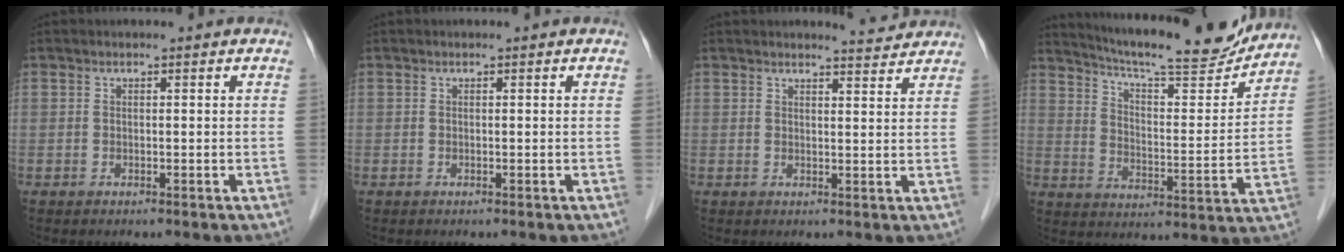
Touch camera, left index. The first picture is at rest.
{"total": 0.0}
{"total": 3.2, "force": [3.2, 0.1, 0.2], "torque": [-0.012, -0.008, 0.038]}
{"total": 19.1, "force": [17.8, 1.5, 7.0], "torque": [-0.116, -0.032, 0.250]}